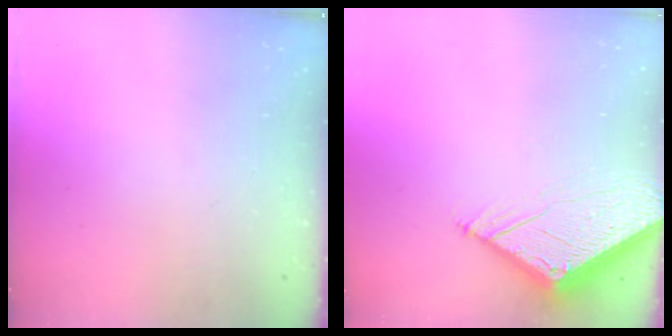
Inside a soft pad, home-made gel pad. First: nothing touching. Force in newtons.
{"total": 6.6, "press": 6.6, "slide": 0.7}